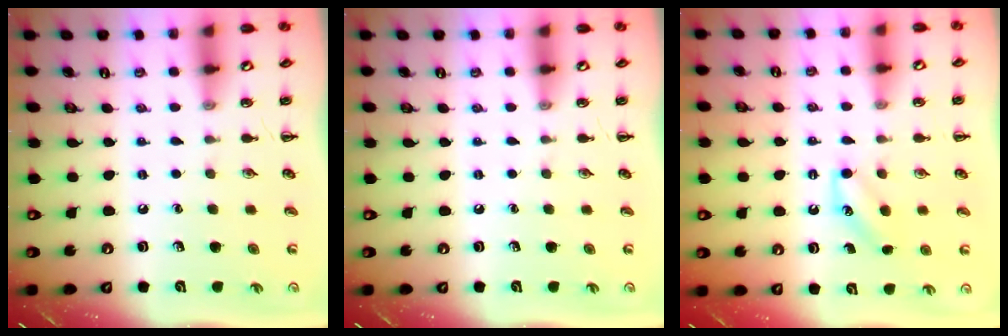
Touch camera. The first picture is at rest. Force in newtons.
{"total": 0.0}
{"total": 5.2, "press": 5.1, "slide": 1.3}